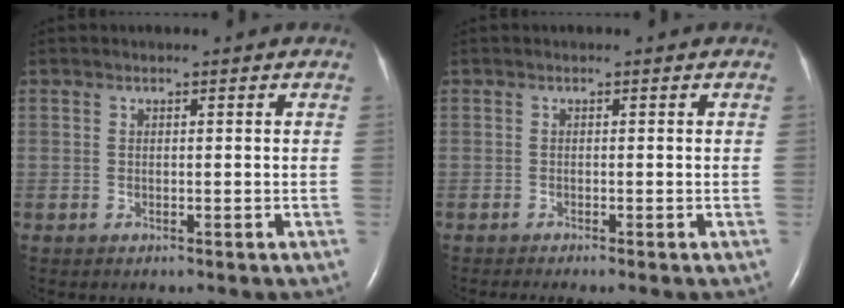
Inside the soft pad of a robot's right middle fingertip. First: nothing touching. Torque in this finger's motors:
{"motor_torque": [0.45, -0.37, 0.01, 0.00]}